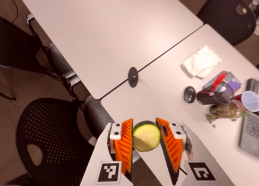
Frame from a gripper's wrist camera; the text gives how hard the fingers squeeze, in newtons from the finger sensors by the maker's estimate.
{"total": 11.8, "left": 12.1, "right": 11.5}